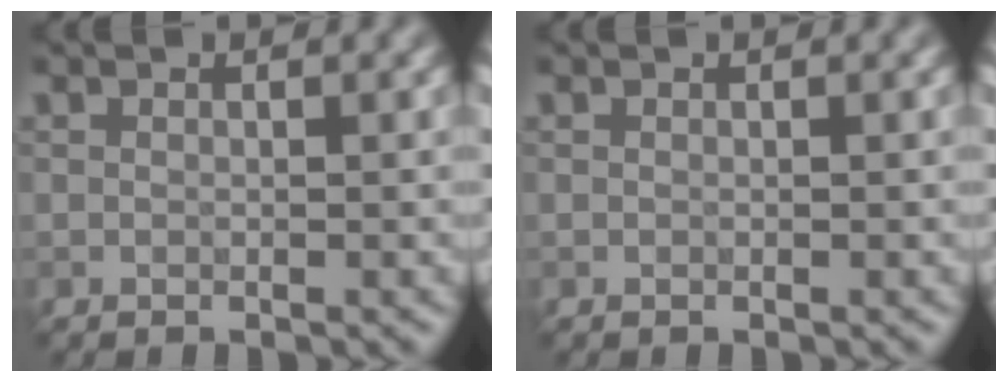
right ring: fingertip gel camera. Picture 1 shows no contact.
{"total": 0.0}